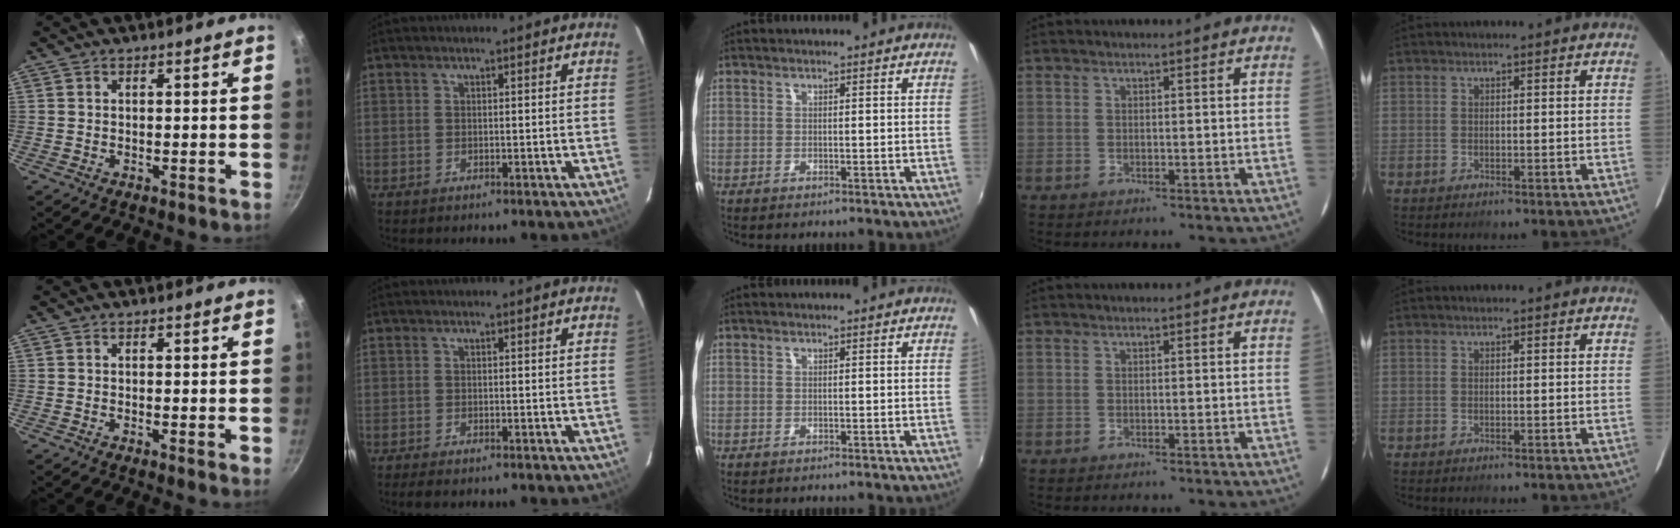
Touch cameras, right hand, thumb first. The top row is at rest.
{"thumb": {"total": 0.6, "force": [0.1, 0.0, 0.6], "torque": [-0.009, -0.006, -0.003]}, "index": {"total": 2.3, "force": [-1.9, 0.6, 1.2], "torque": [-0.025, -0.009, -0.035]}}